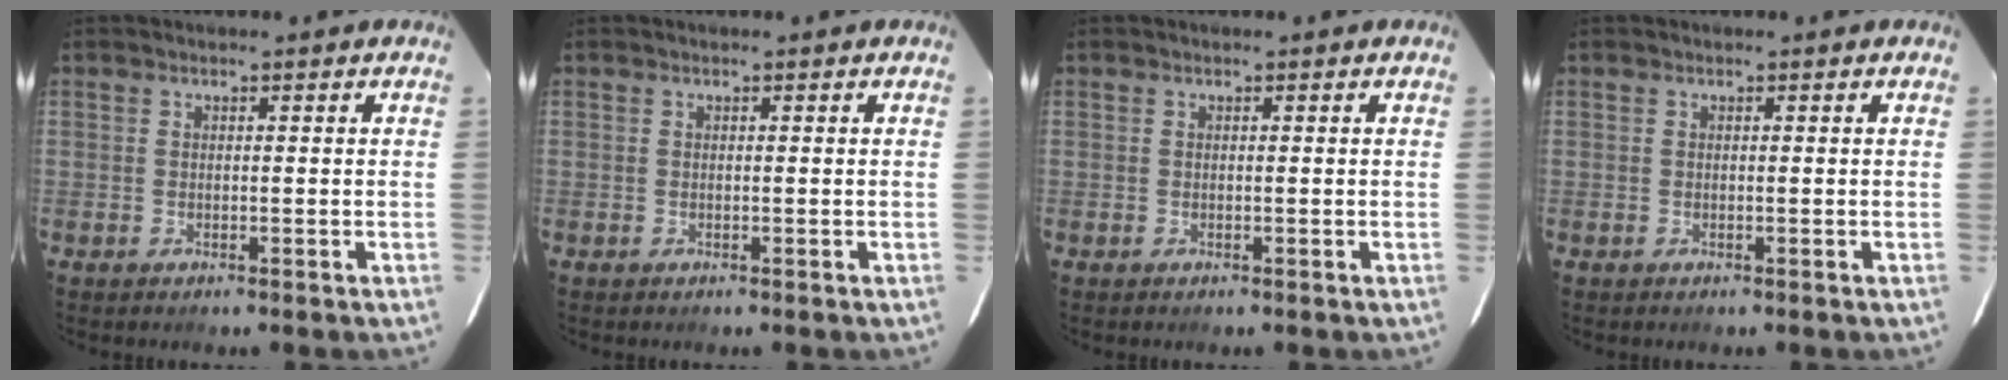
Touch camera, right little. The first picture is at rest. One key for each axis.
{"total": 0.0}
{"total": 0.0}
{"total": 0.0}